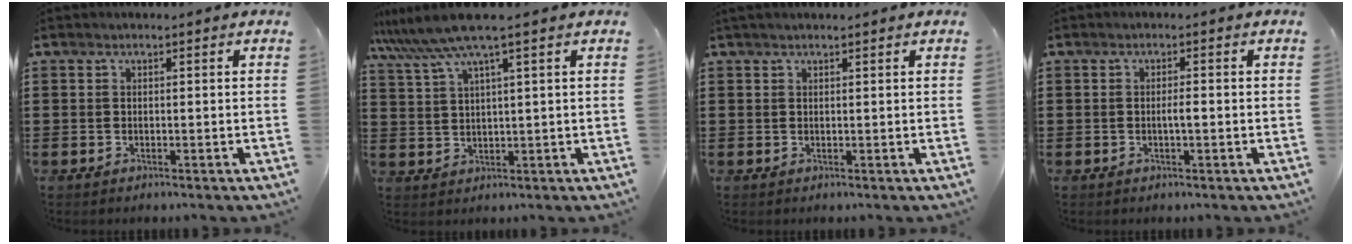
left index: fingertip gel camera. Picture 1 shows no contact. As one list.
[{"total": 6.6, "force": [4.4, -0.2, 4.9], "torque": [-0.116, -0.014, 0.075]}, {"total": 0.7, "force": [0.6, 0.0, 0.4], "torque": [-0.009, 0.001, 0.011]}, {"total": 1.5, "force": [-0.3, 0.2, 1.4], "torque": [-0.027, 0.000, -0.006]}]